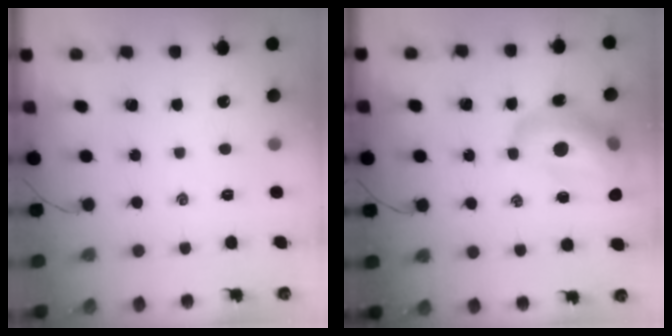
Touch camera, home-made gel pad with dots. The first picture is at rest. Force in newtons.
{"total": 16.3, "press": 15.5, "slide": 4.8}